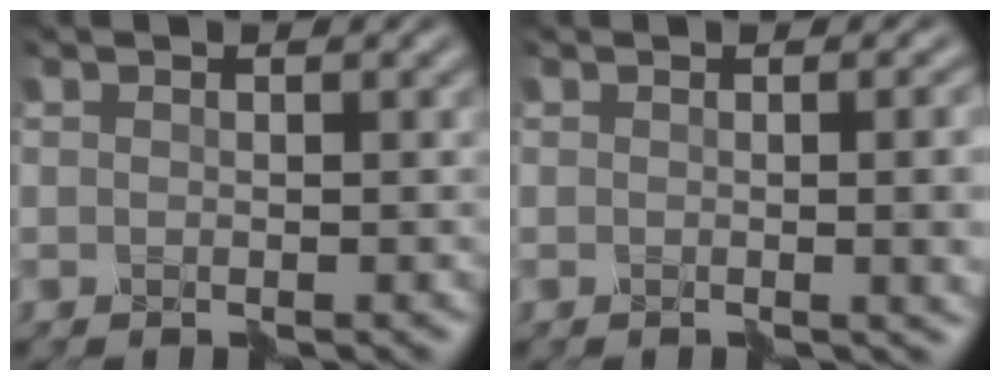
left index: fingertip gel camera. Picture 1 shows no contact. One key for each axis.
{"total": 5.3, "fx": -0.1, "fy": 2.2, "fz": 4.9, "tx": -0.040, "ty": -0.016, "tz": 0.016}